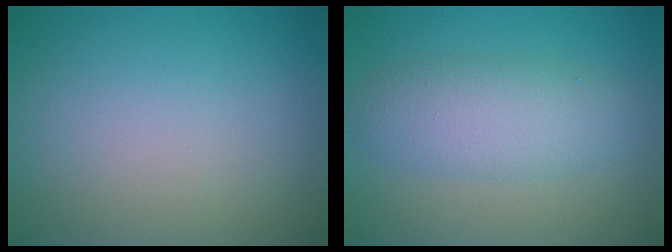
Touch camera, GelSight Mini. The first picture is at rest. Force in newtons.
{"total": 4.2, "press": 4.2, "slide": 0.0}